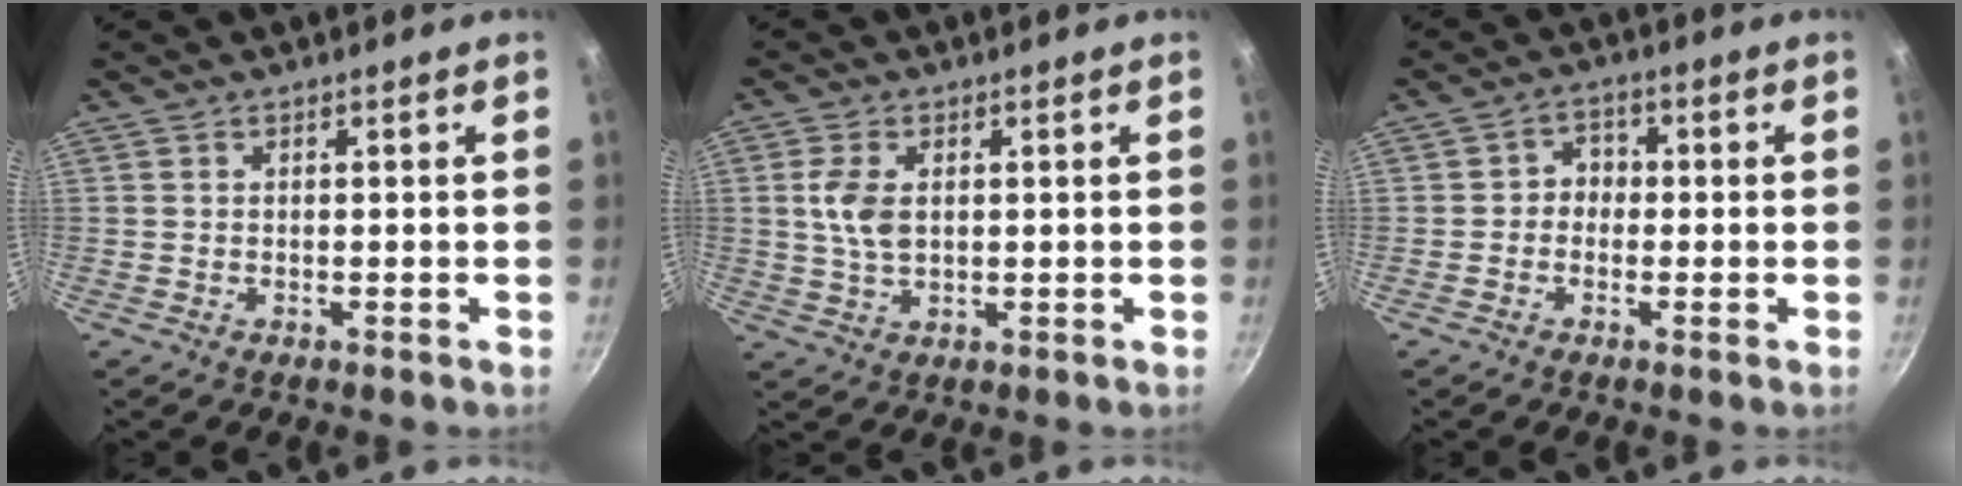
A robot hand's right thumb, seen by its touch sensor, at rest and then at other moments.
{"total": 6.0, "force": [1.1, 3.6, 4.7], "torque": [-0.090, 0.001, 0.021]}
{"total": 3.5, "force": [-0.5, 3.1, 1.5], "torque": [-0.001, 0.013, -0.018]}